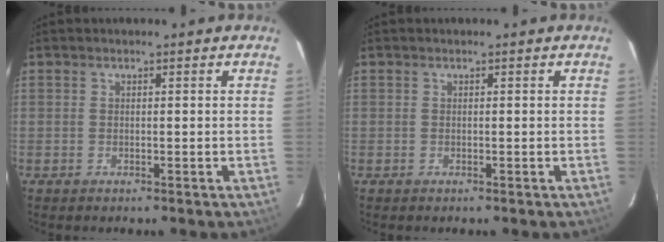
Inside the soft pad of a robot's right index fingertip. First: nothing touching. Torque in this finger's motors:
{"motor_torque": [0.04, 0.04, -0.03, 0.00]}